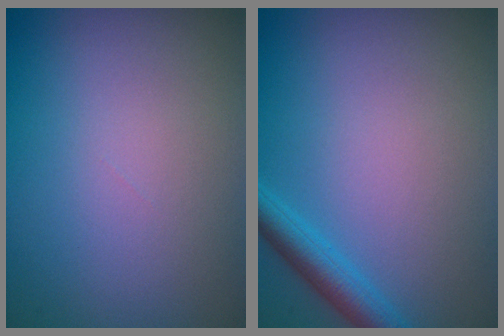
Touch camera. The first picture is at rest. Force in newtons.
{"total": 2.7, "press": 2.7, "slide": 0.1}